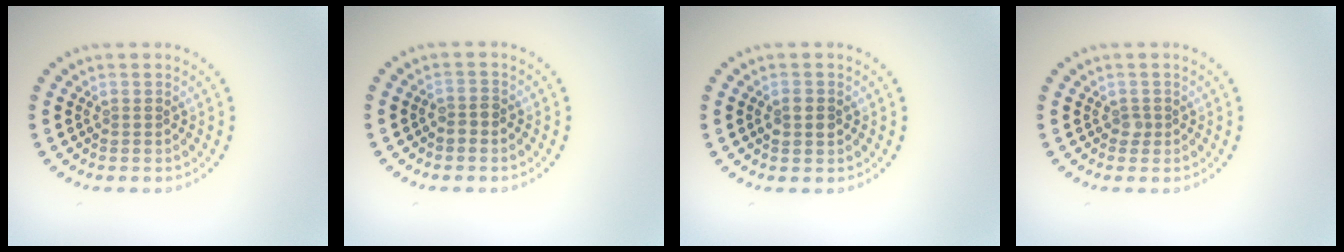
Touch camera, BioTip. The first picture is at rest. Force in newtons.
{"total": 1.0, "press": 0.8, "slide": 0.5}
{"total": 2.1, "press": 2.1, "slide": 0.0}
{"total": 0.8, "press": 0.5, "slide": 0.6}